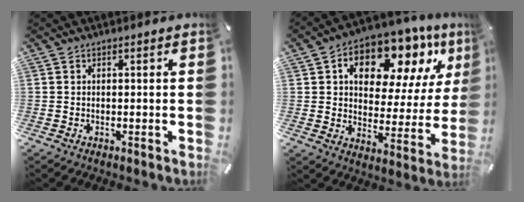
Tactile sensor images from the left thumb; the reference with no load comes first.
{"total": 15.1, "force": [8.8, 9.0, 8.2], "torque": [-0.125, -0.061, 0.151]}